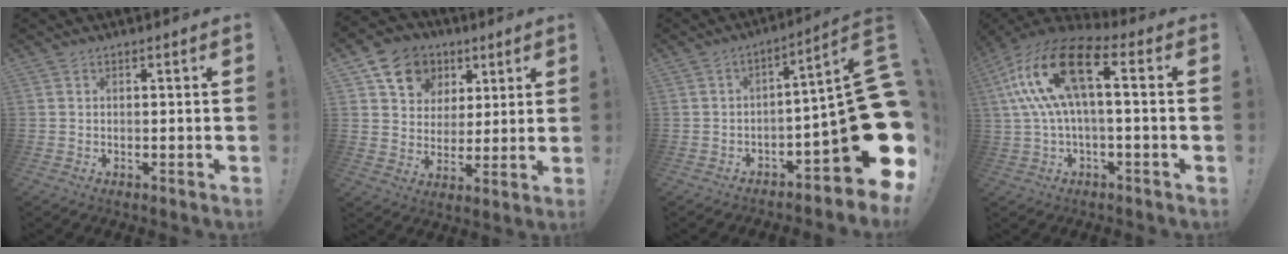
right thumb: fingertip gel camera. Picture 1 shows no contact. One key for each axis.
{"total": 13.2, "fx": 6.4, "fy": 10.5, "fz": 4.7, "tx": -0.070, "ty": -0.026, "tz": 0.127}
{"total": 18.8, "fx": -4.4, "fy": 5.2, "fz": 17.5, "tx": -0.223, "ty": 0.008, "tz": -0.067}
{"total": 18.5, "fx": 3.4, "fy": 7.7, "fz": 16.5, "tx": -0.333, "ty": 0.004, "tz": 0.055}